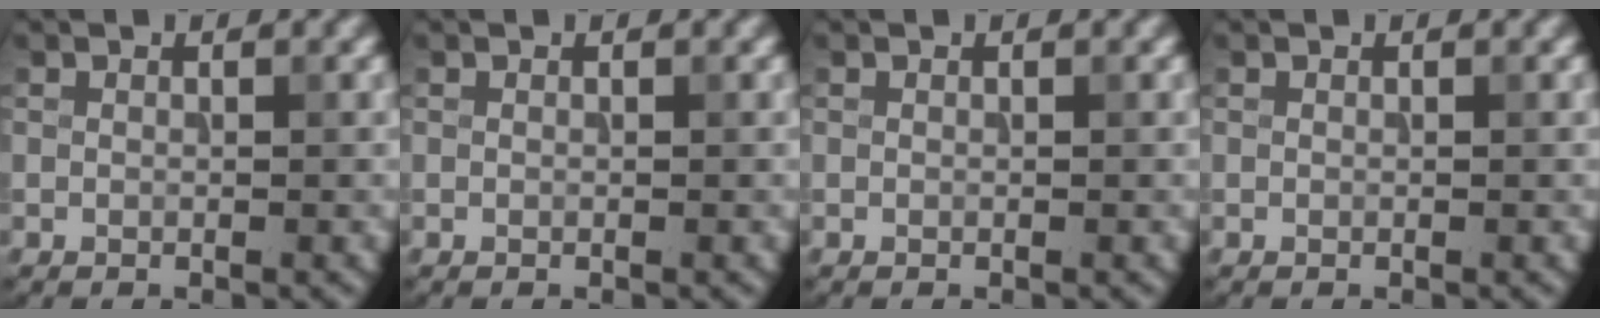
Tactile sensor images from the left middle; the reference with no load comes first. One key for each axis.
{"total": 0.0}
{"total": 0.0}
{"total": 0.0}